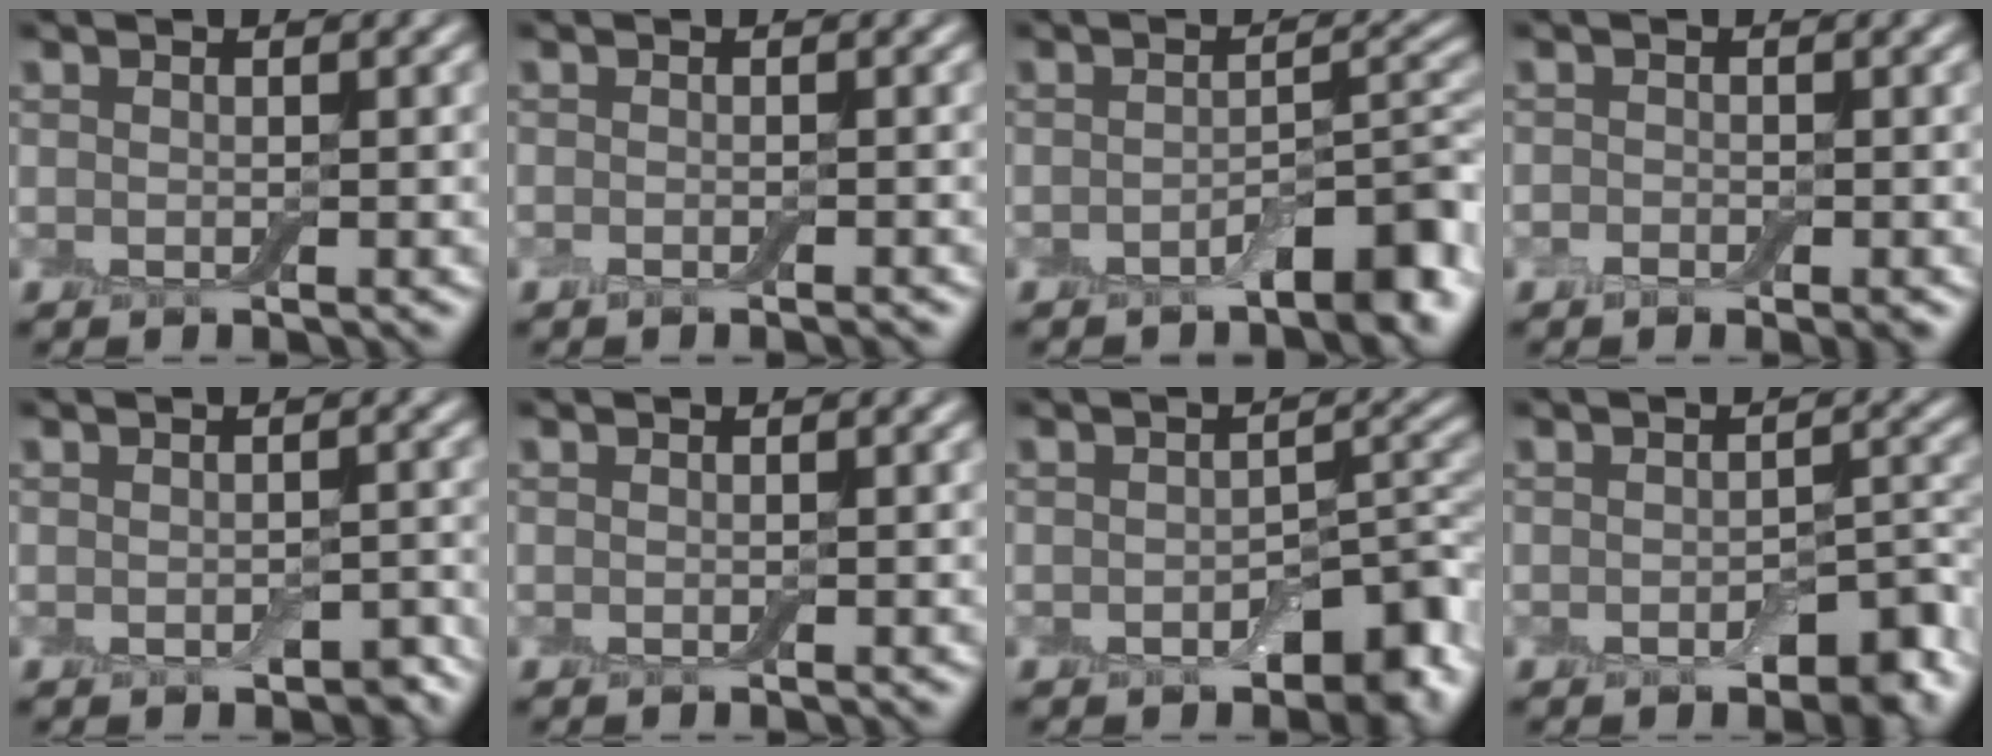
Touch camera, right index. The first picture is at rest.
{"total": 1.0, "force": [-0.8, 0.2, 0.5], "torque": [-0.007, -0.003, -0.012]}
{"total": 4.3, "force": [-2.4, 1.5, 3.2], "torque": [-0.043, 0.009, -0.040]}
{"total": 1.3, "force": [-0.8, 0.7, 0.7], "torque": [-0.011, -0.003, -0.015]}
{"total": 1.9, "force": [-0.9, 1.2, 1.2], "torque": [-0.019, -0.008, -0.009]}
{"total": 0.0}
{"total": 5.5, "force": [-2.3, 3.1, 3.8], "torque": [-0.041, -0.003, -0.036]}
{"total": 4.0, "force": [-1.9, 2.0, 2.9], "torque": [-0.037, -0.002, -0.025]}